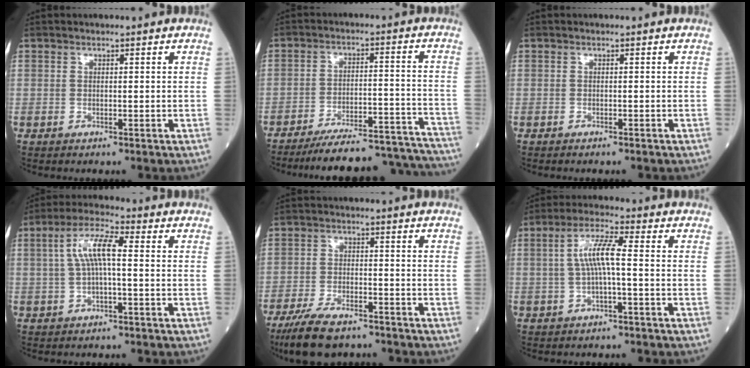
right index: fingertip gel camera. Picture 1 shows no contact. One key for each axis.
{"total": 23.5, "fx": -22.4, "fy": 2.2, "fz": 6.9, "tx": -0.059, "ty": 0.010, "tz": -0.299}
{"total": 1.0, "fx": -1.0, "fy": 0.1, "fz": 0.4, "tx": -0.009, "ty": -0.003, "tz": -0.011}
{"total": 6.9, "fx": 0.7, "fy": 1.5, "fz": 6.7, "tx": -0.138, "ty": 0.024, "tz": 0.011}
{"total": 9.6, "fx": -7.5, "fy": 2.8, "fz": 5.3, "tx": -0.103, "ty": -0.019, "tz": -0.131}
{"total": 6.1, "fx": 0.0, "fy": 0.6, "fz": 6.0, "tx": -0.119, "ty": 0.016, "tz": -0.003}